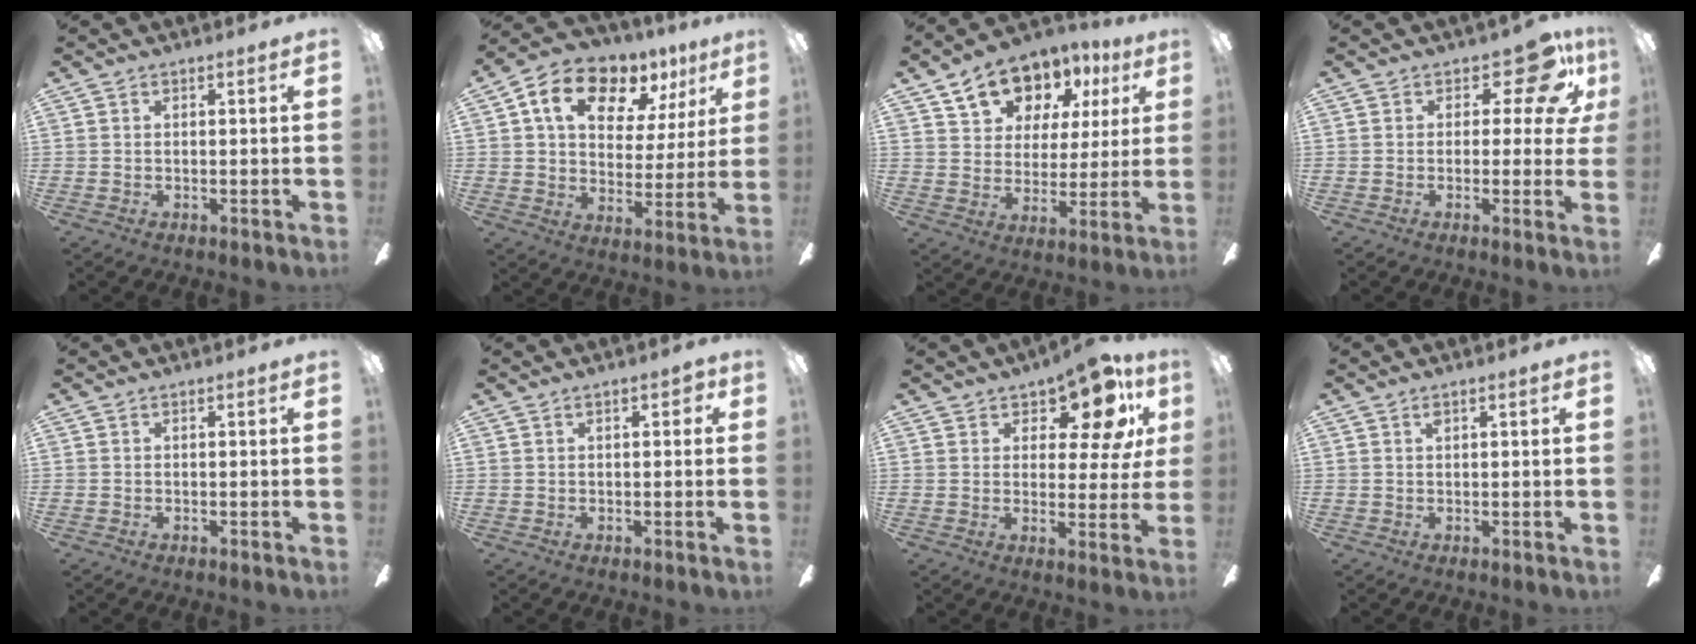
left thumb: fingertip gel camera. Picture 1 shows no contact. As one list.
[{"total": 14.7, "force": [8.7, 8.7, 8.0], "torque": [-0.133, -0.037, 0.153]}, {"total": 14.2, "force": [9.6, 9.2, 5.1], "torque": [-0.095, -0.050, 0.181]}, {"total": 10.5, "force": [6.0, 5.1, 6.9], "torque": [-0.094, -0.036, 0.102]}, {"total": 0.0}, {"total": 2.6, "force": [1.1, 1.2, 2.0], "torque": [-0.027, 0.000, 0.015]}, {"total": 13.4, "force": [8.2, 6.4, 8.6], "torque": [-0.116, -0.046, 0.142]}, {"total": 1.2, "force": [0.7, 0.4, 0.8], "torque": [-0.019, 0.003, 0.013]}]